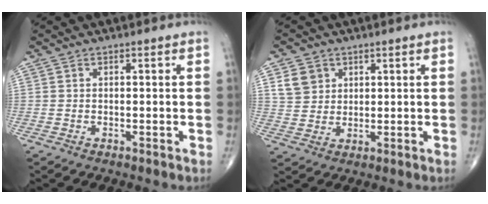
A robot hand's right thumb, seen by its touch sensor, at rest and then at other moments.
{"total": 5.2, "force": [2.4, 4.1, 2.0], "torque": [-0.023, -0.010, 0.050]}